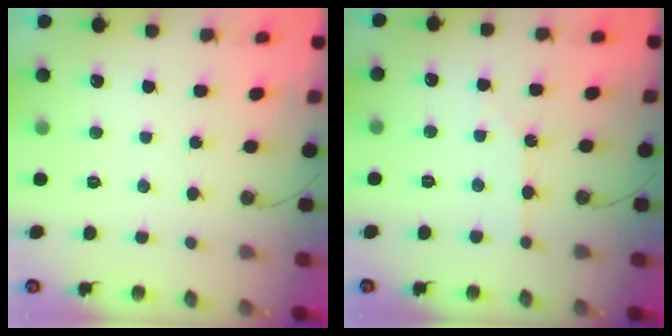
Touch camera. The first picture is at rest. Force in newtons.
{"total": 2.6, "press": 2.6, "slide": 0.5}